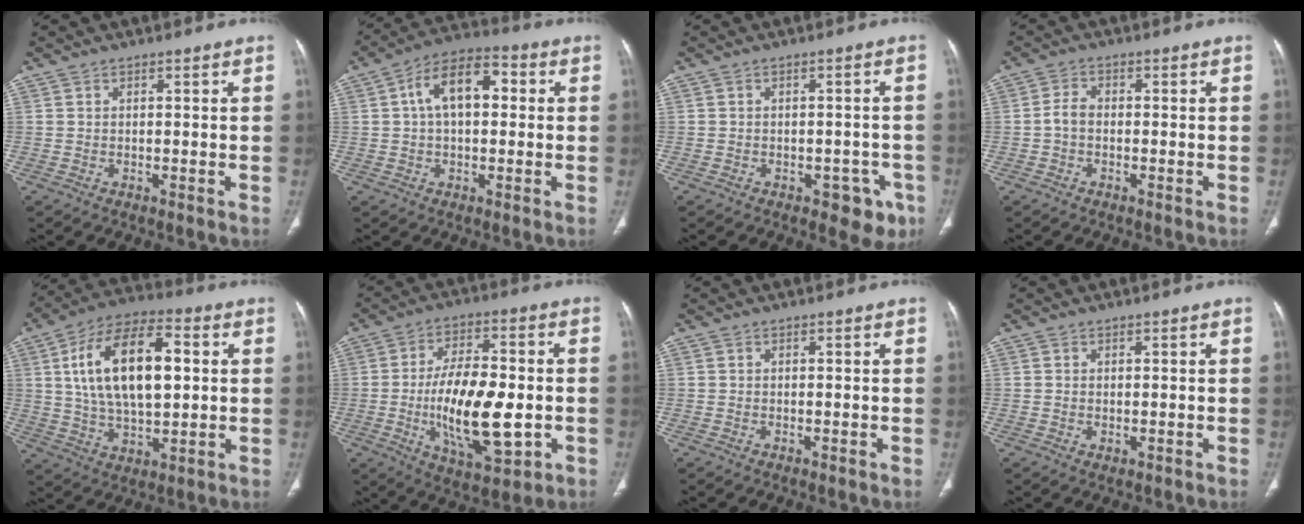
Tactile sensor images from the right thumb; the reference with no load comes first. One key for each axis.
{"total": 11.3, "fx": 1.9, "fy": 6.5, "fz": 9.1, "tx": -0.142, "ty": 0.030, "tz": 0.021}
{"total": 5.9, "fx": -3.1, "fy": 3.6, "fz": 3.6, "tx": -0.013, "ty": 0.015, "tz": -0.035}
{"total": 2.7, "fx": -0.7, "fy": 1.7, "fz": 1.9, "tx": -0.035, "ty": 0.010, "tz": -0.020}
{"total": 19.4, "fx": 3.6, "fy": 9.8, "fz": 16.4, "tx": -0.276, "ty": 0.012, "tz": 0.059}
{"total": 18.3, "fx": -3.1, "fy": 8.1, "fz": 16.1, "tx": -0.258, "ty": 0.008, "tz": -0.043}
{"total": 0.0}
{"total": 0.6, "fx": 0.0, "fy": 0.5, "fz": 0.3, "tx": -0.008, "ty": -0.002, "tz": 0.002}